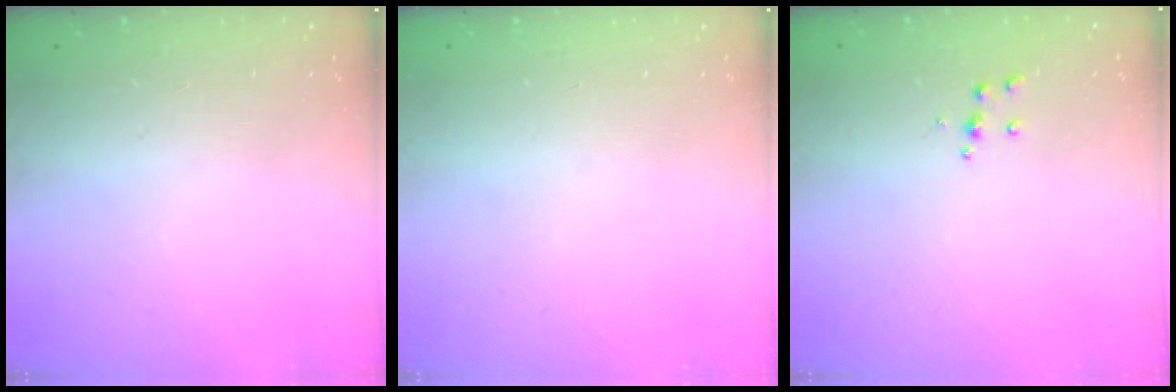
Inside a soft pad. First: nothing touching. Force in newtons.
{"total": 0.0}
{"total": 3.6, "press": 3.6, "slide": 0.3}